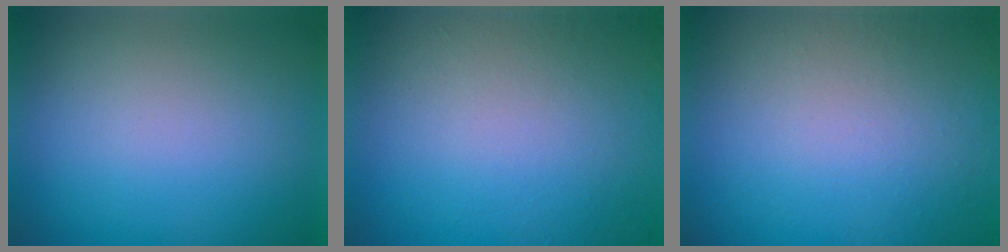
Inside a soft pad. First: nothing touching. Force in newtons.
{"total": 5.5}
{"total": 9.5}